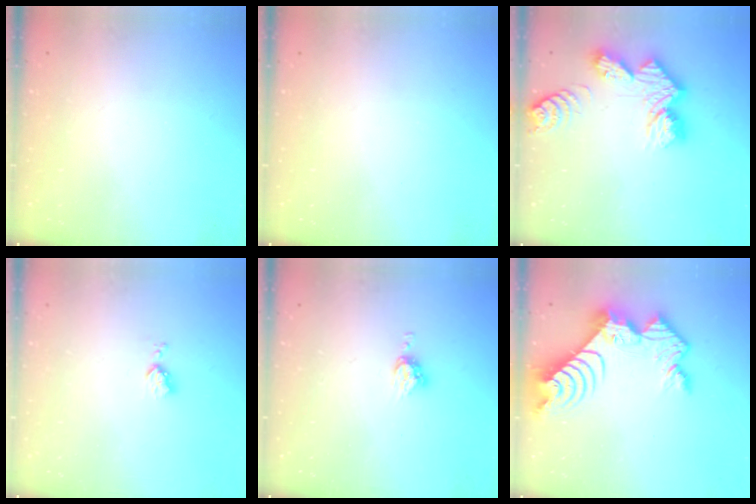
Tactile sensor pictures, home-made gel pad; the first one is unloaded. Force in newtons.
{"total": 0.0}
{"total": 11.9, "press": 11.8, "slide": 1.0}
{"total": 4.3, "press": 4.3, "slide": 0.6}
{"total": 5.1, "press": 5.1, "slide": 0.7}
{"total": 13.4, "press": 13.4, "slide": 1.2}